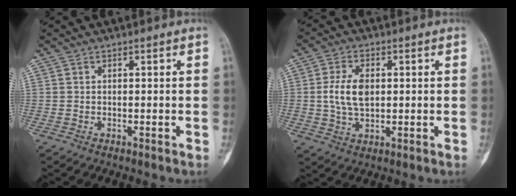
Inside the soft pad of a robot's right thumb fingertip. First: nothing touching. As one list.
[{"total": 7.4, "force": [0.6, 4.4, 5.9], "torque": [-0.113, 0.002, 0.012]}]